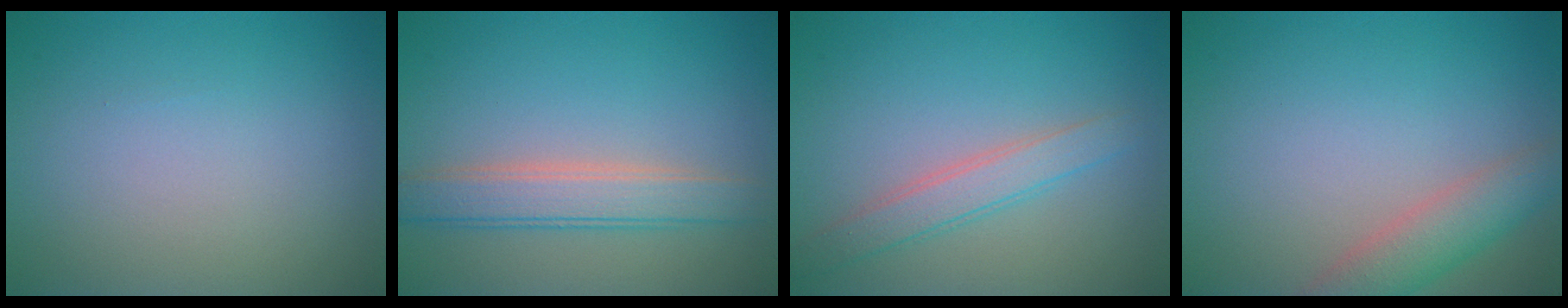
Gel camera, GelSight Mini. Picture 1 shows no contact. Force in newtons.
{"total": 3.8, "press": 3.7, "slide": 0.4}
{"total": 2.5, "press": 2.5, "slide": 0.1}
{"total": 3.8, "press": 3.8, "slide": 0.3}